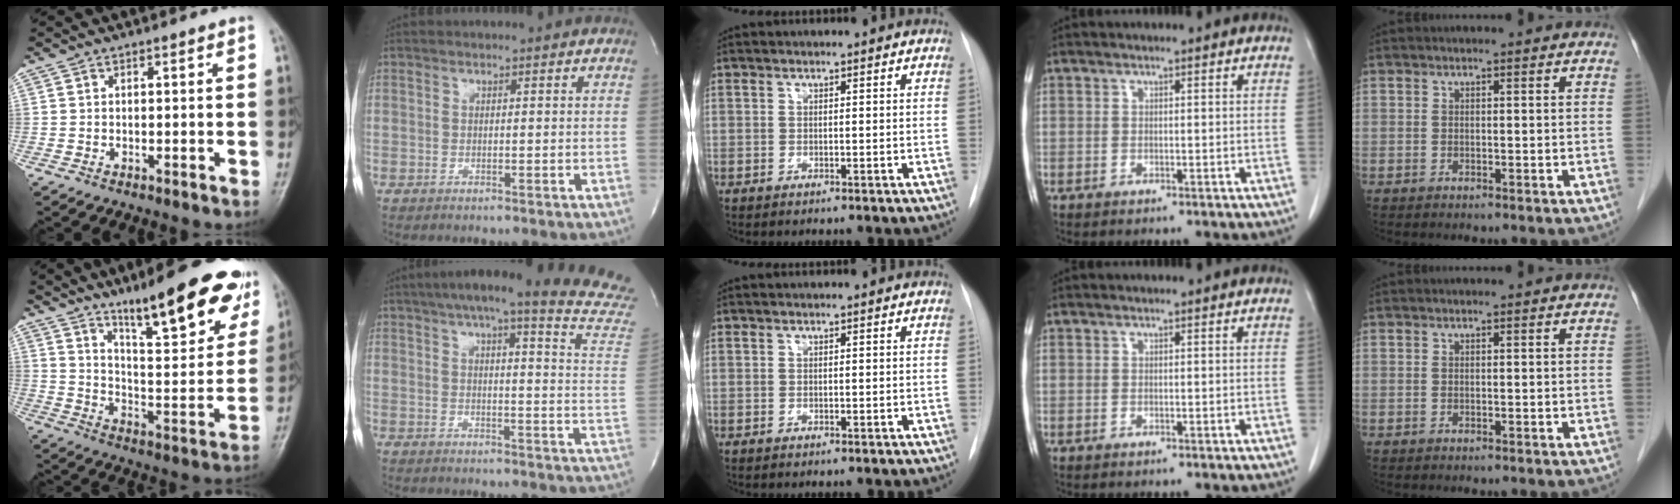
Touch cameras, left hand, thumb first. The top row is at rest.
{"thumb": {"total": 21.4, "force": [14.1, 5.3, 15.2], "torque": [-0.175, -0.065, 0.217]}, "index": {"total": 24.8, "force": [22.0, 0.1, 11.6], "torque": [-0.159, -0.071, 0.253]}}